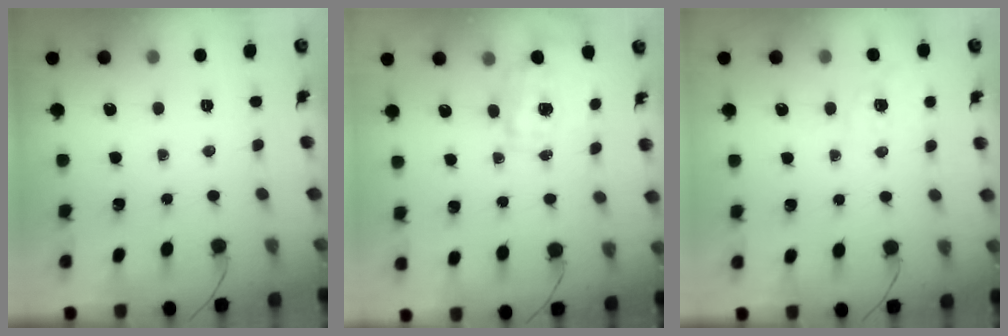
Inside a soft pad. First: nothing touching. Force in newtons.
{"total": 1.7, "press": 1.6, "slide": 0.6}
{"total": 2.2, "press": 1.3, "slide": 1.8}